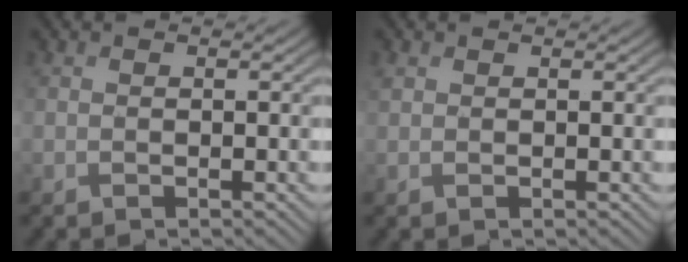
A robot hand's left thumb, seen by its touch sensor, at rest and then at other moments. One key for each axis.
{"total": 0.7, "fx": 0.5, "fy": 0.3, "fz": 0.3, "tx": -0.012, "ty": 0.000, "tz": 0.011}